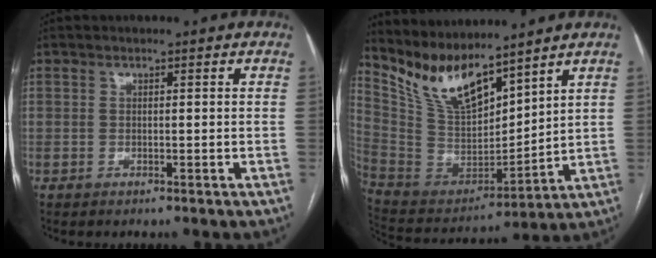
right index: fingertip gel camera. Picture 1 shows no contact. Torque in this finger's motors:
{"motor_torque": [0.77, 1.37, 0.20, 0.06]}